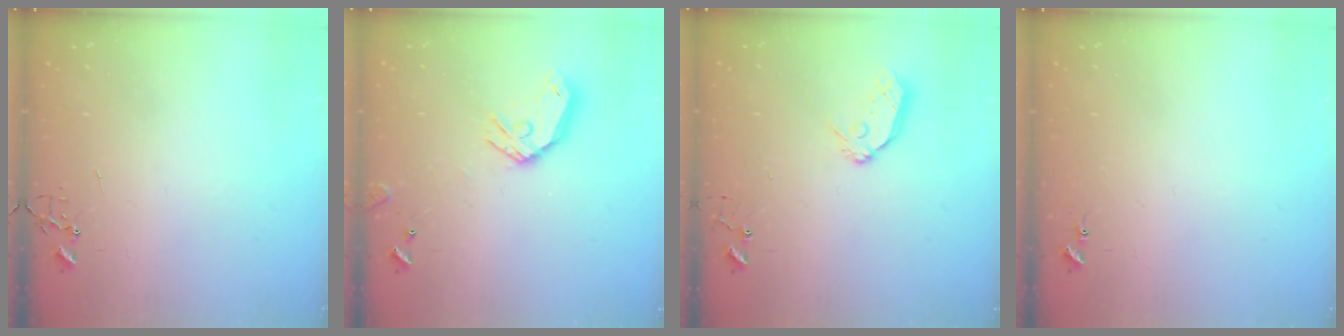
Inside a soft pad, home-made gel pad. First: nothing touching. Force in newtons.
{"total": 13.0, "press": 12.9, "slide": 1.9}
{"total": 9.5, "press": 9.5, "slide": 0.9}
{"total": 6.8, "press": 6.7, "slide": 0.5}